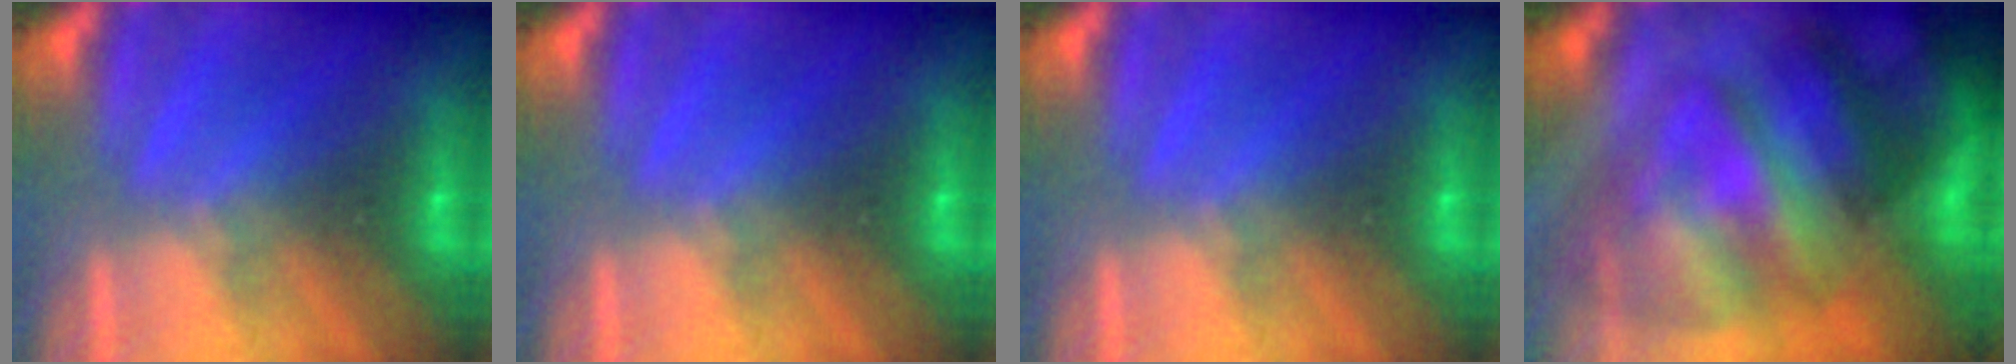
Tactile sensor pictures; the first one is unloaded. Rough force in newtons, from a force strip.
{"total": 0.0}
{"total": 0.0}
{"total": 9.4}